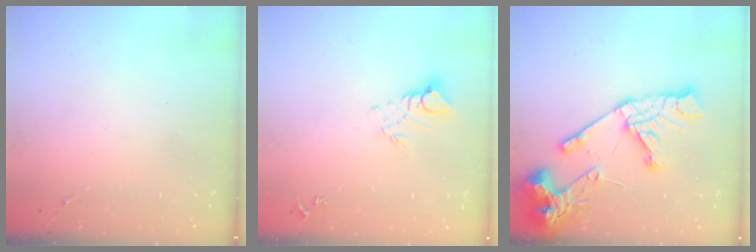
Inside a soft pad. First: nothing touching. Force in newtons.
{"total": 6.2, "press": 6.2, "slide": 0.5}
{"total": 20.6, "press": 20.5, "slide": 2.4}